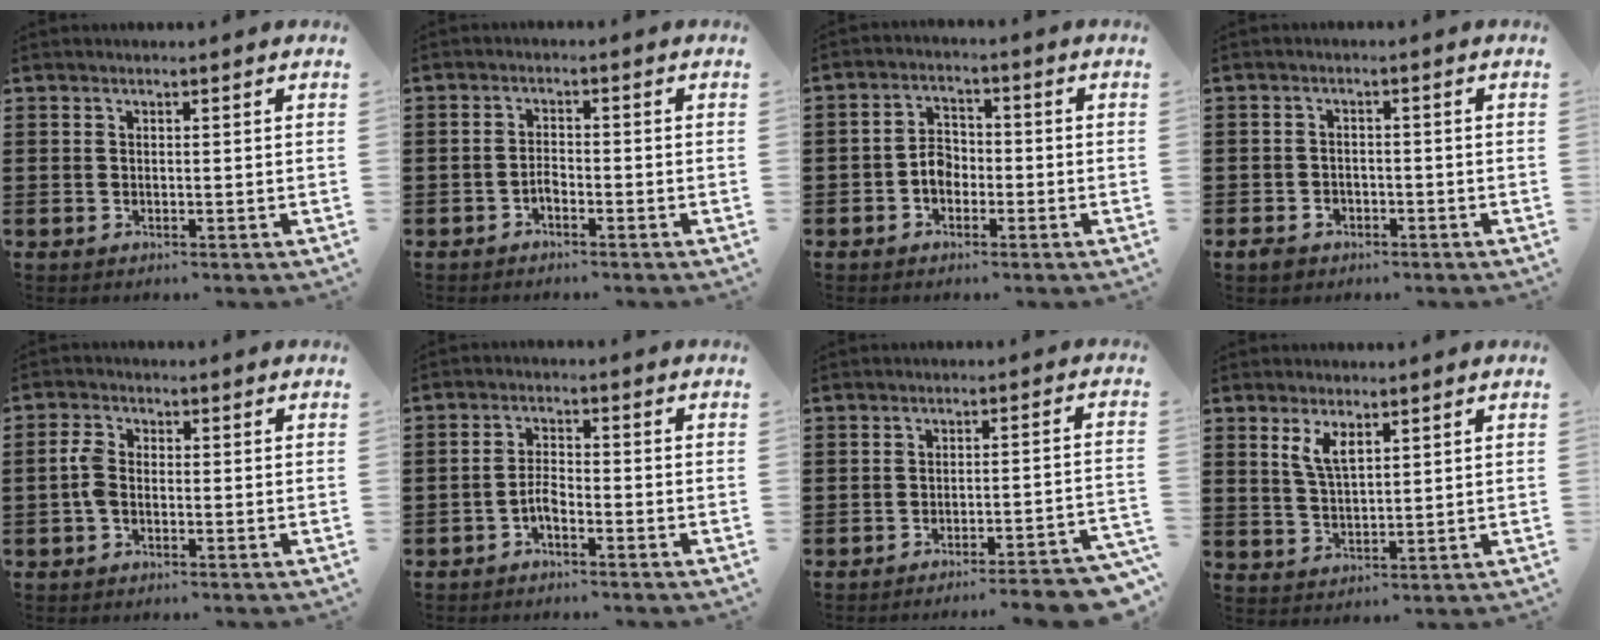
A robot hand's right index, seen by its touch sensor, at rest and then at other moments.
{"total": 1.7, "force": [-1.3, 0.7, 0.8], "torque": [-0.019, 0.003, -0.026]}
{"total": 3.6, "force": [-1.4, 2.5, 2.1], "torque": [-0.050, 0.005, -0.030]}
{"total": 2.1, "force": [-1.6, 1.3, 0.5], "torque": [-0.013, 0.005, -0.034]}
{"total": 3.2, "force": [-0.8, 1.9, 2.5], "torque": [-0.069, -0.002, -0.021]}
{"total": 3.0, "force": [-1.9, 1.1, 2.0], "torque": [-0.047, 0.007, -0.040]}
{"total": 4.4, "force": [-3.9, -0.5, 1.8], "torque": [-0.030, -0.016, -0.077]}
{"total": 3.9, "force": [2.1, 1.6, 2.8], "torque": [-0.062, 0.004, 0.038]}